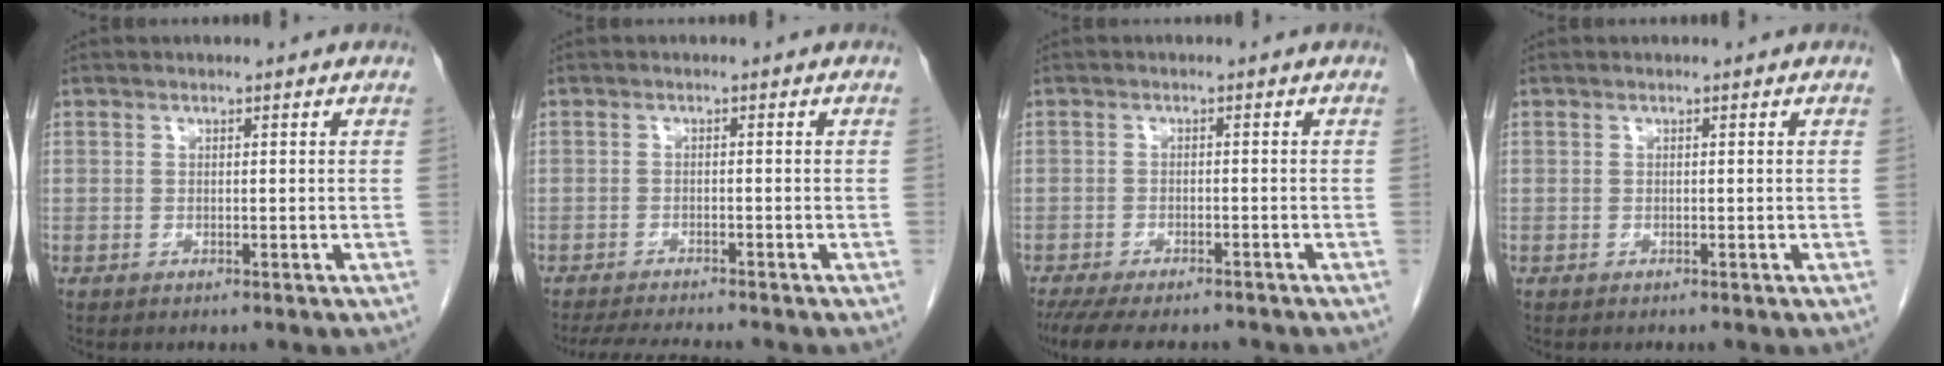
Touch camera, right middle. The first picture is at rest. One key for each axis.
{"total": 6.7, "fx": -6.2, "fy": 0.4, "fz": 2.6, "tx": -0.040, "ty": -0.016, "tz": -0.098}
{"total": 11.5, "fx": -9.8, "fy": 3.1, "fz": 5.2, "tx": -0.092, "ty": -0.011, "tz": -0.137}
{"total": 0.0}